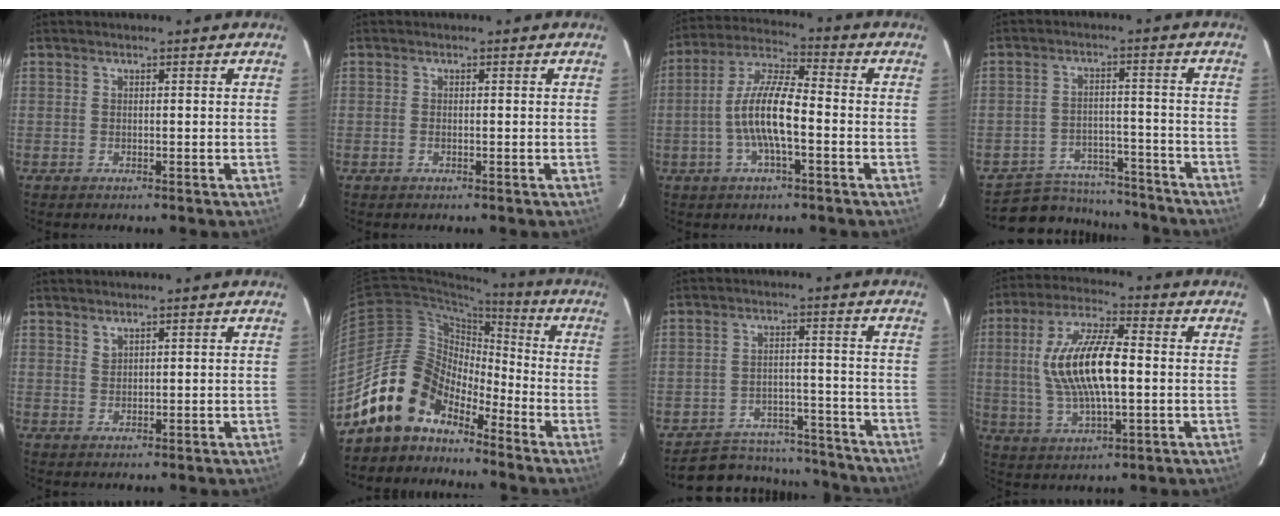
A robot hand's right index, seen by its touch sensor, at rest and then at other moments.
{"total": 0.8, "force": [-0.3, 0.4, 0.6], "torque": [-0.014, 0.000, -0.007]}
{"total": 11.1, "force": [-2.7, 2.8, 10.4], "torque": [-0.215, 0.005, -0.054]}
{"total": 13.0, "force": [-11.6, 5.1, 2.4], "torque": [-0.066, 0.024, -0.157]}
{"total": 1.2, "force": [1.1, 0.2, 0.2], "torque": [-0.004, 0.001, 0.022]}
{"total": 12.8, "force": [-10.0, 6.6, 4.3], "torque": [-0.080, 0.031, -0.189]}
{"total": 15.9, "force": [-14.2, 6.0, 3.7], "torque": [-0.091, 0.032, -0.179]}
{"total": 15.1, "force": [0.5, 5.3, 14.2], "torque": [-0.280, 0.009, 0.013]}